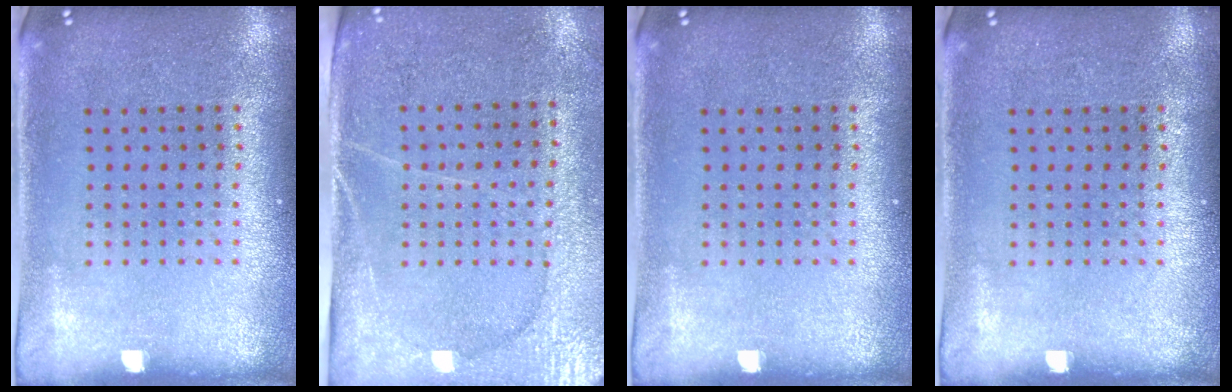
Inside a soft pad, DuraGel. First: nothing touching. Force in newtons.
{"total": 2.9, "press": 2.7, "slide": 1.2}
{"total": 0.0}
{"total": 0.0}